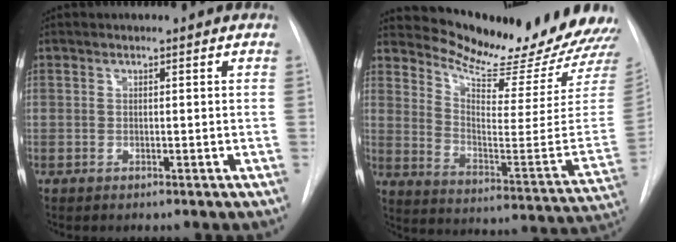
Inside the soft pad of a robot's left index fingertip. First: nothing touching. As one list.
[{"total": 22.6, "force": [20.9, 3.2, 8.1], "torque": [-0.130, -0.102, 0.277]}]